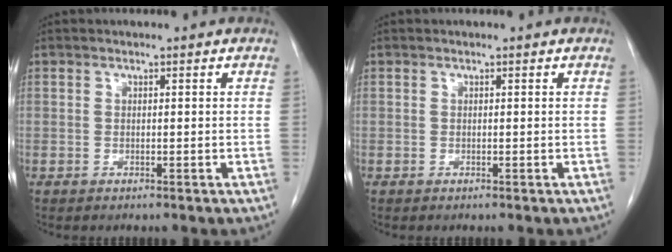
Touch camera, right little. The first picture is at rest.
{"total": 0.0}